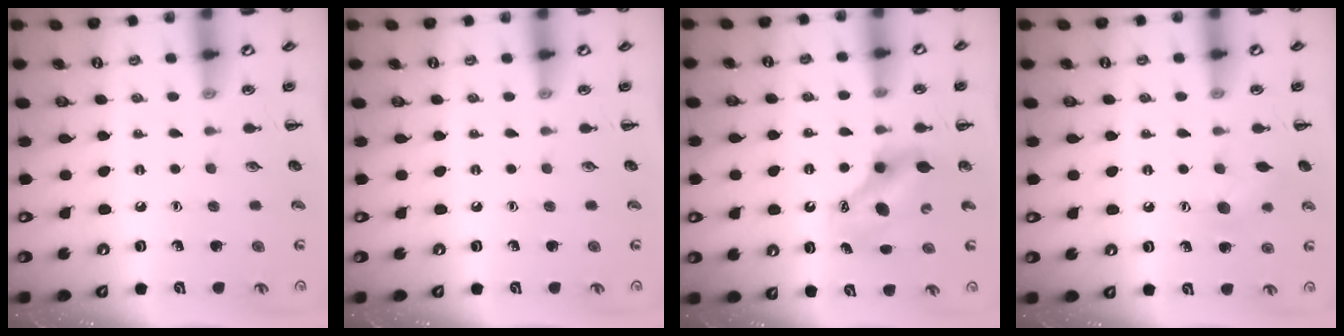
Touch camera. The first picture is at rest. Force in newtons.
{"total": 0.0}
{"total": 8.4, "press": 8.3, "slide": 1.4}
{"total": 7.6, "press": 7.4, "slide": 1.7}